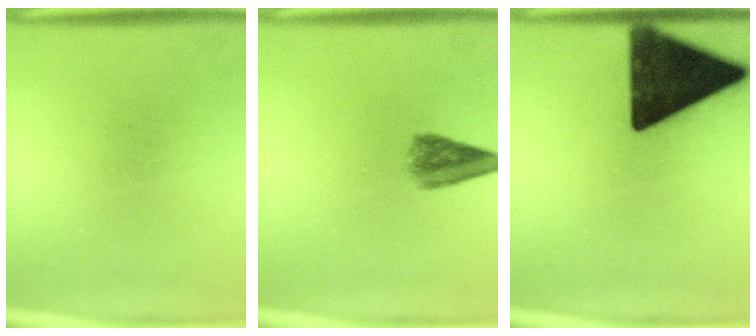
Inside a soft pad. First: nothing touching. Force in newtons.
{"total": 4.5}
{"total": 18.0}